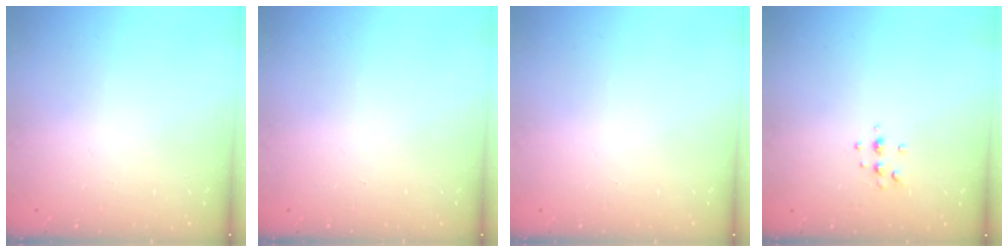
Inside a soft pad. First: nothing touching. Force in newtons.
{"total": 0.0}
{"total": 0.0}
{"total": 3.8, "press": 3.6, "slide": 1.1}